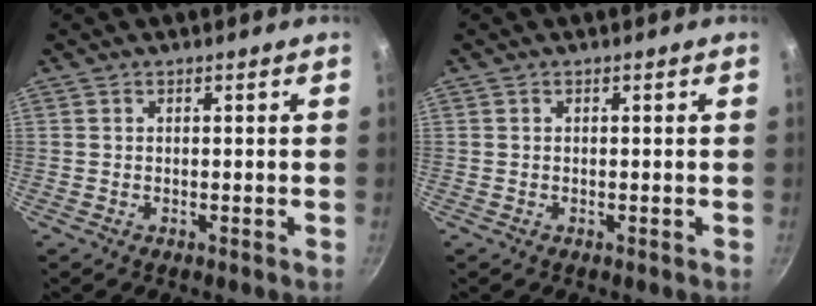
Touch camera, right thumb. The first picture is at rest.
{"total": 0.0}